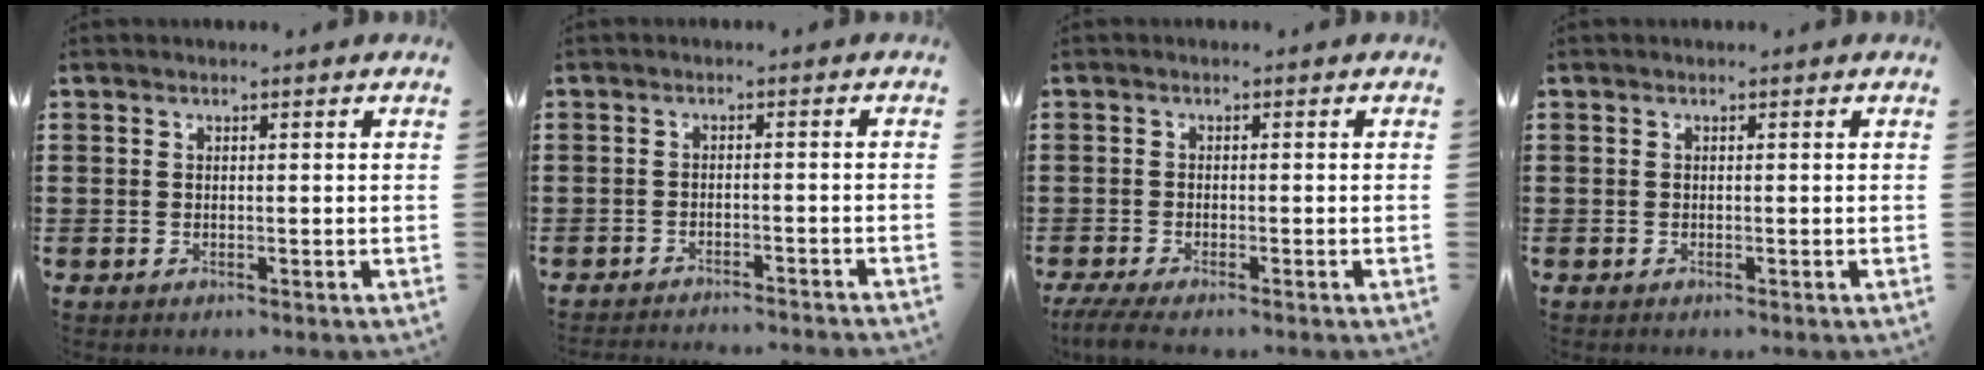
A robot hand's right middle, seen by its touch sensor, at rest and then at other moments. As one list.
[{"total": 2.2, "force": [-2.2, -0.2, 0.3], "torque": [-0.006, 0.003, -0.046]}, {"total": 2.2, "force": [-1.7, 0.1, 1.3], "torque": [-0.036, -0.008, -0.037]}, {"total": 0.0}]